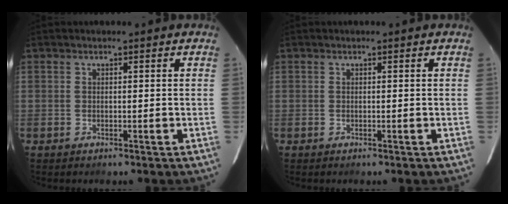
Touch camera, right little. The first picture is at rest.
{"total": 0.0}